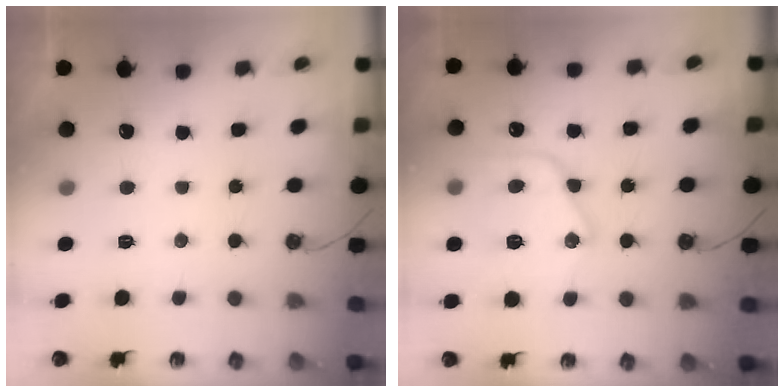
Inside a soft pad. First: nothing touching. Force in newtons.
{"total": 14.8, "press": 14.8, "slide": 0.7}